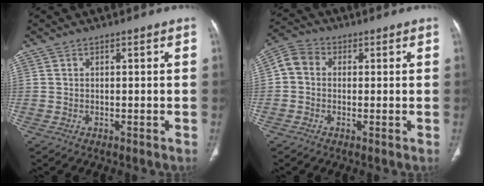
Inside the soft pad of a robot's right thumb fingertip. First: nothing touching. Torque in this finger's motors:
{"motor_torque": [0.08, 0.03, 0.36, -0.36, 0.02]}